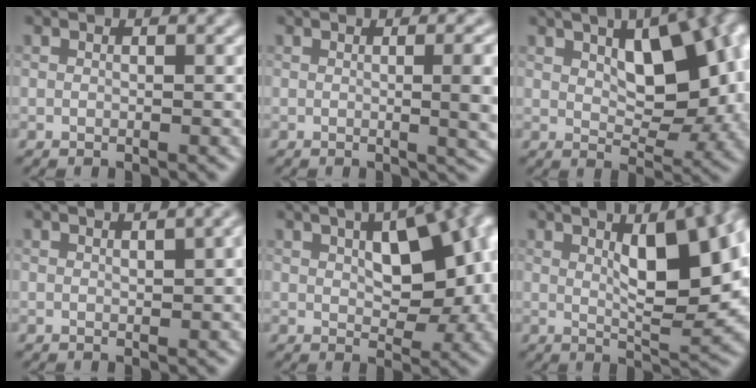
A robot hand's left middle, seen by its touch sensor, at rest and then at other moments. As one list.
[{"total": 5.9, "force": [0.1, 2.1, 5.5], "torque": [-0.048, 0.002, 0.005]}, {"total": 10.6, "force": [3.0, 5.5, 8.6], "torque": [-0.114, 0.006, 0.047]}, {"total": 2.3, "force": [0.7, 0.6, 2.1], "torque": [-0.028, 0.008, 0.012]}, {"total": 9.6, "force": [2.2, 4.9, 7.9], "torque": [-0.099, 0.013, 0.034]}, {"total": 9.3, "force": [2.4, 2.6, 8.5], "torque": [-0.123, 0.008, 0.041]}]